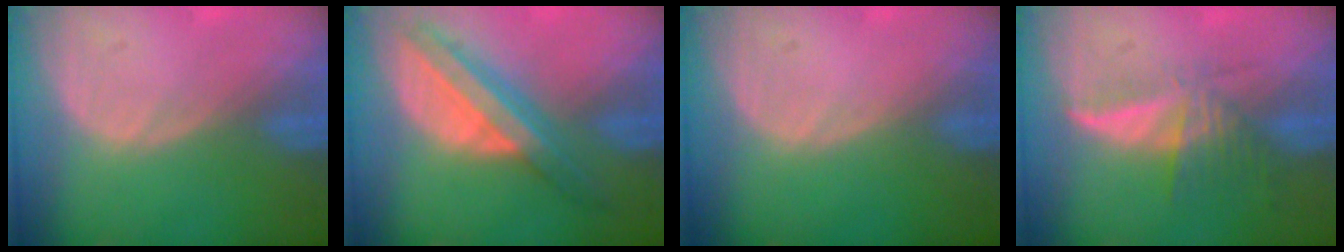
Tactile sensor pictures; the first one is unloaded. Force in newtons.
{"total": 8.2, "press": 6.9, "slide": 4.4}
{"total": 0.0}
{"total": 6.0, "press": 5.2, "slide": 2.9}